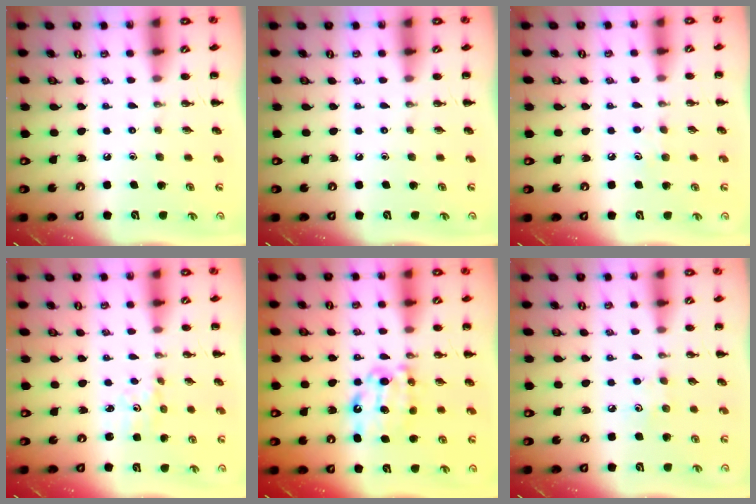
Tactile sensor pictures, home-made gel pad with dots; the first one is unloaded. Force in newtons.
{"total": 0.0}
{"total": 4.5, "press": 4.2, "slide": 1.4}
{"total": 2.0, "press": 1.9, "slide": 0.7}
{"total": 10.0, "press": 10.0, "slide": 0.8}
{"total": 3.7, "press": 3.6, "slide": 0.9}